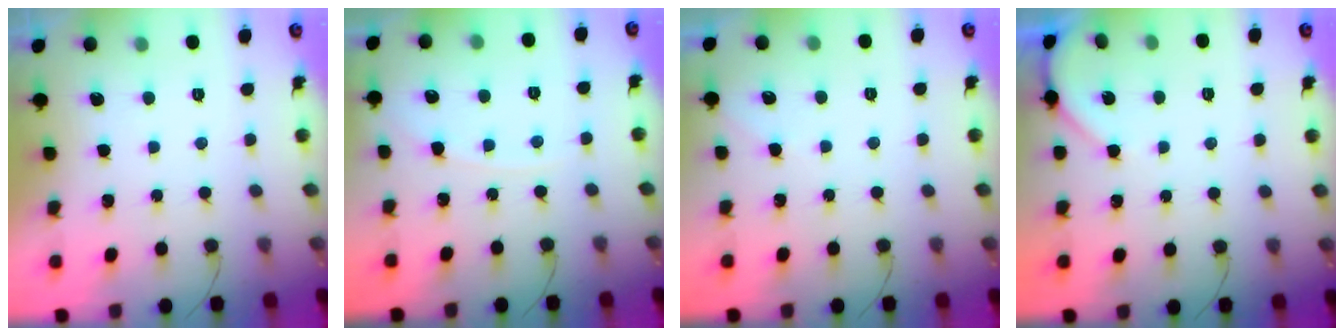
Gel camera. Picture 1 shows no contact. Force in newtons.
{"total": 5.6, "press": 5.6, "slide": 0.8}
{"total": 2.3, "press": 2.3, "slide": 0.4}
{"total": 2.3, "press": 2.2, "slide": 0.4}